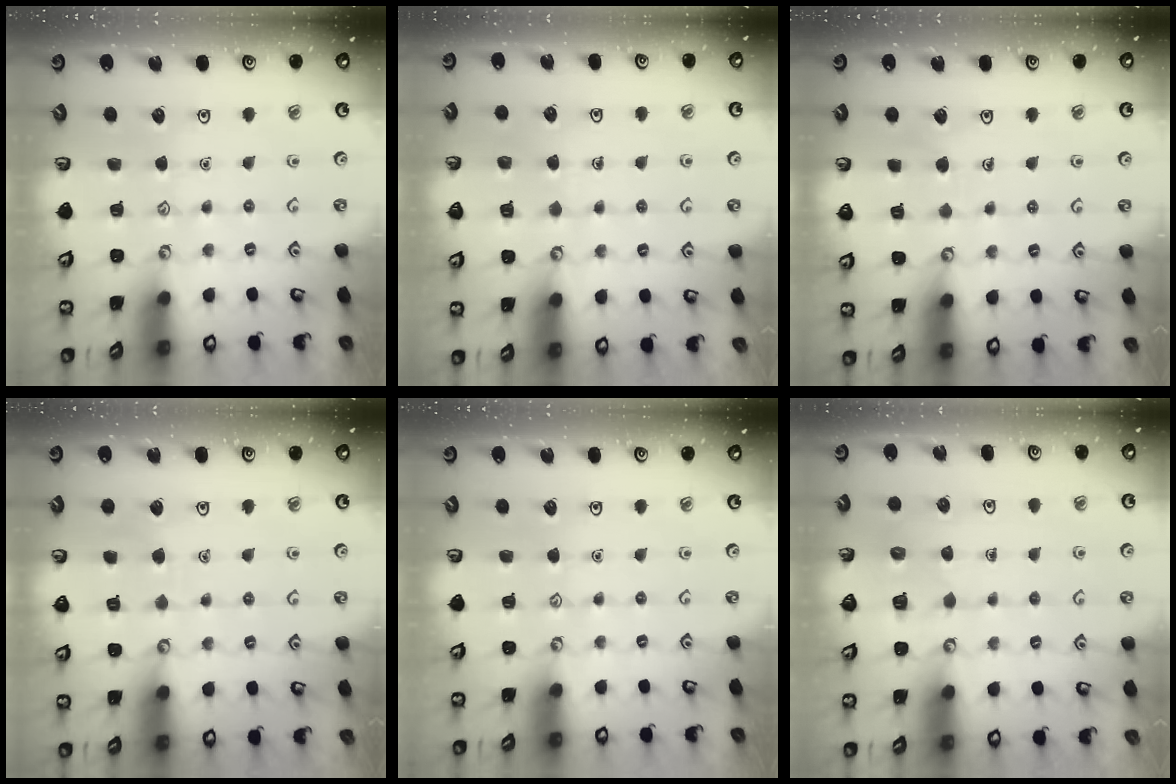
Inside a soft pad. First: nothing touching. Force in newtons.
{"total": 3.6, "press": 3.6, "slide": 0.3}
{"total": 3.8, "press": 3.7, "slide": 0.3}
{"total": 4.4, "press": 4.4, "slide": 0.4}
{"total": 0.0}
{"total": 2.2, "press": 2.2, "slide": 0.1}